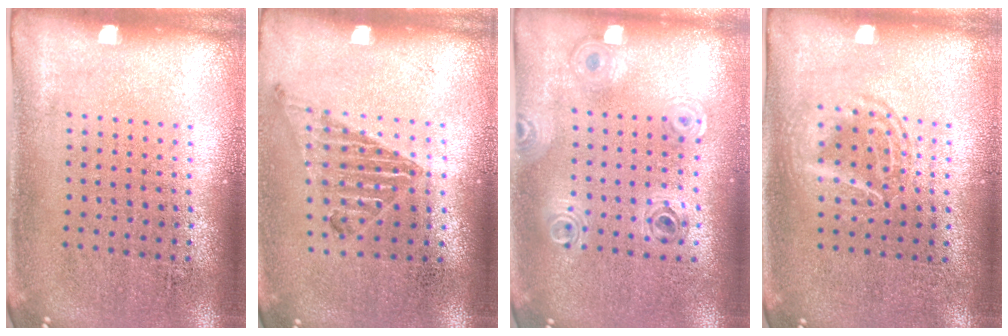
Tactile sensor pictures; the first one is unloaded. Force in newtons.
{"total": 1.0, "press": 1.0, "slide": 0.2}
{"total": 0.8, "press": 0.8, "slide": 0.1}
{"total": 1.2, "press": 1.2, "slide": 0.1}